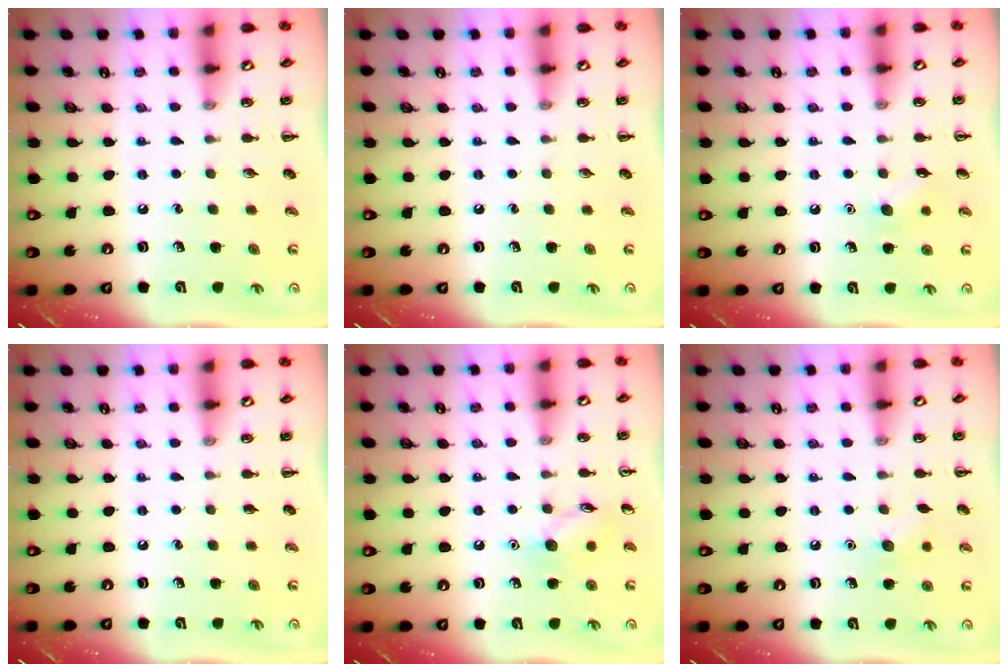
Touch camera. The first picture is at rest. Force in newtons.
{"total": 0.0}
{"total": 6.7, "press": 6.5, "slide": 1.7}
{"total": 0.0}
{"total": 7.4, "press": 7.3, "slide": 0.9}
{"total": 7.0, "press": 6.7, "slide": 1.8}